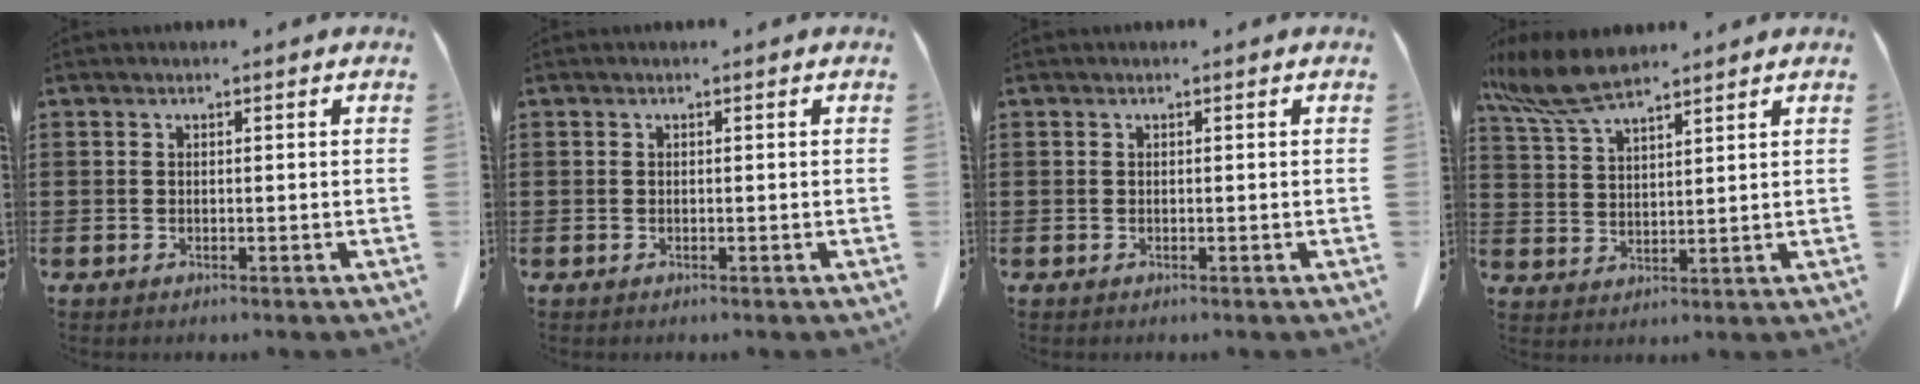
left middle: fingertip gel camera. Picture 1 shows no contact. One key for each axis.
{"total": 0.0}
{"total": 0.0}
{"total": 8.3, "fx": 6.6, "fy": 1.8, "fz": 4.8, "tx": -0.125, "ty": -0.018, "tz": 0.120}